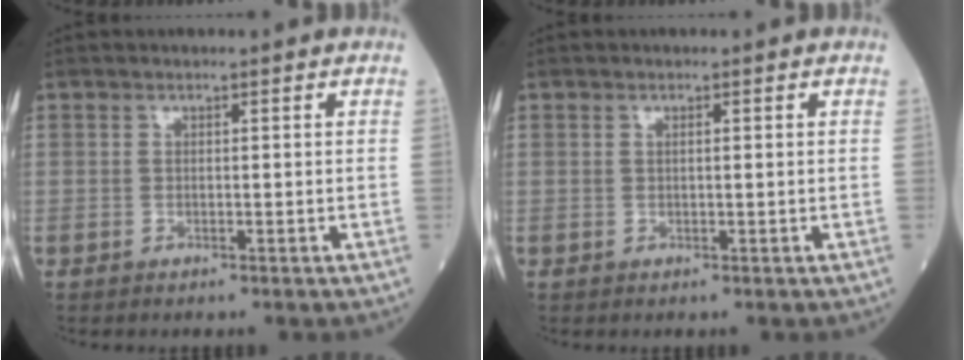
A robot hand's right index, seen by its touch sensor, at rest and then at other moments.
{"total": 0.5, "force": [0.2, 0.0, 0.5], "torque": [-0.013, 0.000, 0.004]}